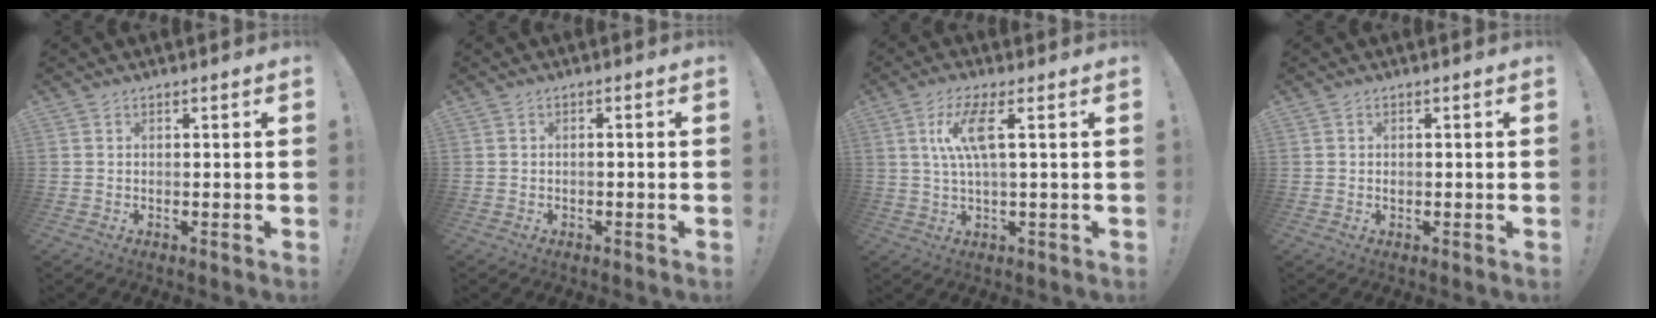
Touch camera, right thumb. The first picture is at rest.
{"total": 0.9, "force": [-0.6, -0.2, 0.6], "torque": [-0.010, 0.000, -0.011]}
{"total": 9.1, "force": [2.5, 1.6, 8.6], "torque": [-0.170, 0.005, 0.040]}
{"total": 0.5, "force": [0.1, 0.5, 0.0], "torque": [-0.001, 0.005, 0.001]}